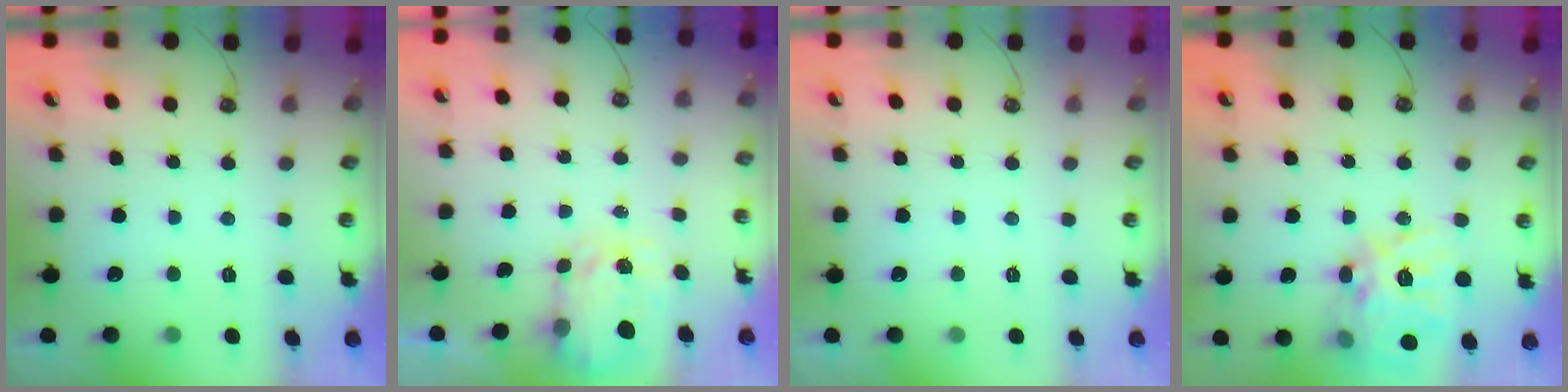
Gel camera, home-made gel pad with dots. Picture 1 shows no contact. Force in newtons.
{"total": 3.7, "press": 3.7, "slide": 0.5}
{"total": 0.0}
{"total": 20.2, "press": 20.0, "slide": 2.8}